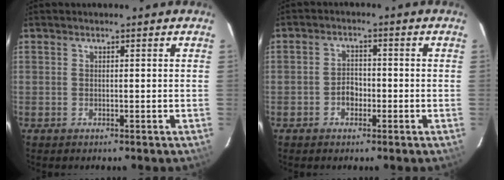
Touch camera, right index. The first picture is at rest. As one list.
[{"total": 3.0, "force": [-1.3, 2.3, 1.5], "torque": [-0.030, 0.009, -0.020]}]